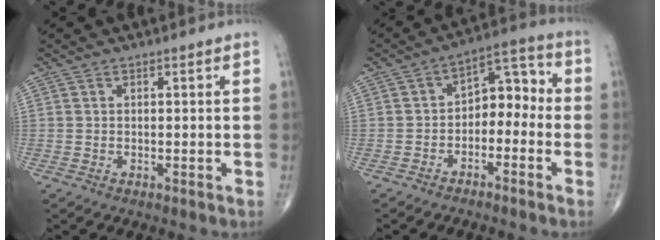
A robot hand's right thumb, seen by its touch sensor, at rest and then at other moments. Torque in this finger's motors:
{"motor_torque": [-0.14, 0.30, 0.42, -0.04, 0.04]}